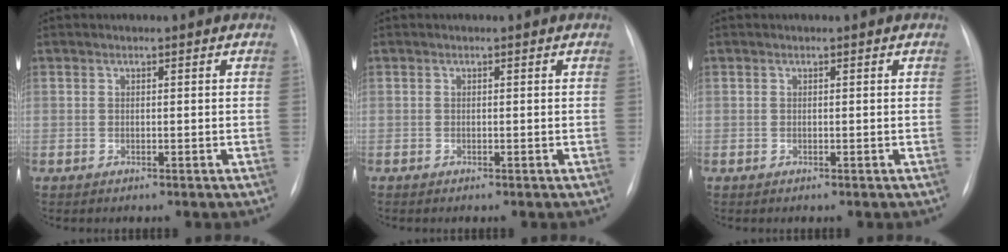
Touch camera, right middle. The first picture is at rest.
{"total": 0.0}
{"total": 0.0}